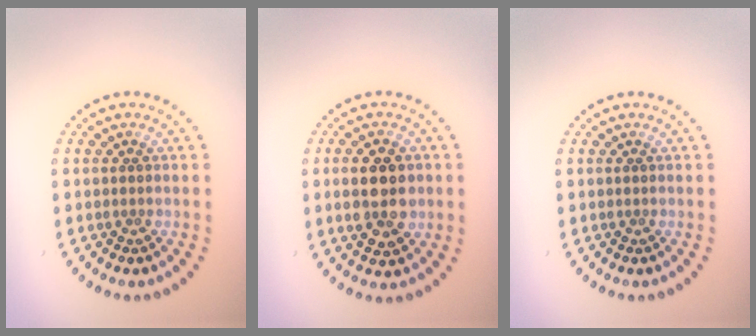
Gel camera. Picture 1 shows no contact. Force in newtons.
{"total": 4.9, "press": 4.9, "slide": 0.1}
{"total": 0.0}